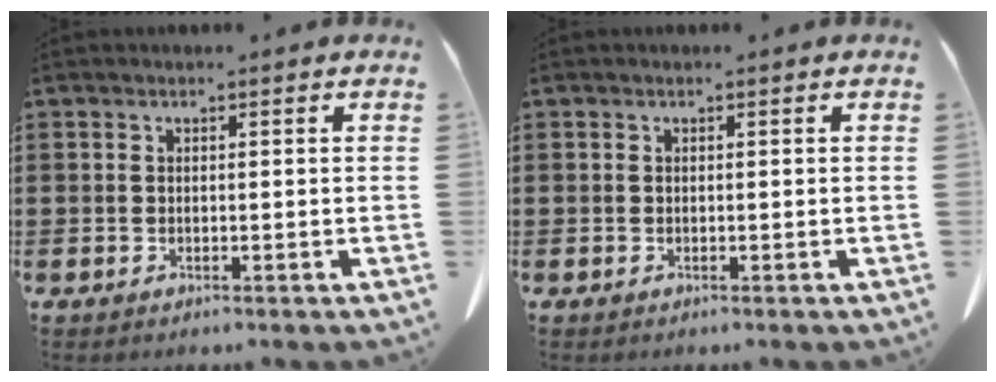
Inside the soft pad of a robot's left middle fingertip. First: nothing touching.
{"total": 0.0}